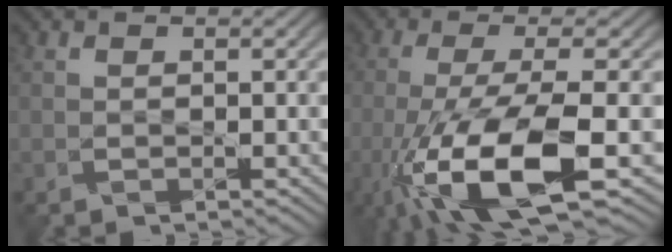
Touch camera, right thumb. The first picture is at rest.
{"total": 13.4, "force": [-5.6, 3.1, 11.8], "torque": [-0.248, -0.021, -0.095]}